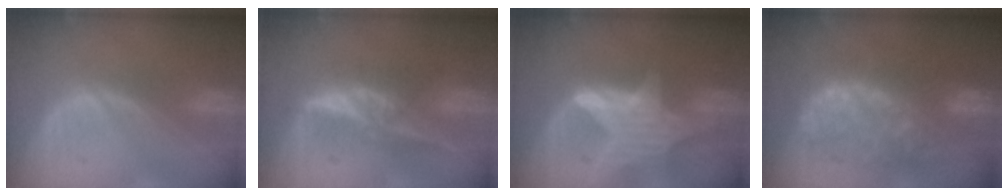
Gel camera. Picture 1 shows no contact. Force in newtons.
{"total": 5.9, "press": 5.5, "slide": 2.0}
{"total": 7.8, "press": 7.8, "slide": 0.7}
{"total": 12.1, "press": 12.0, "slide": 1.5}